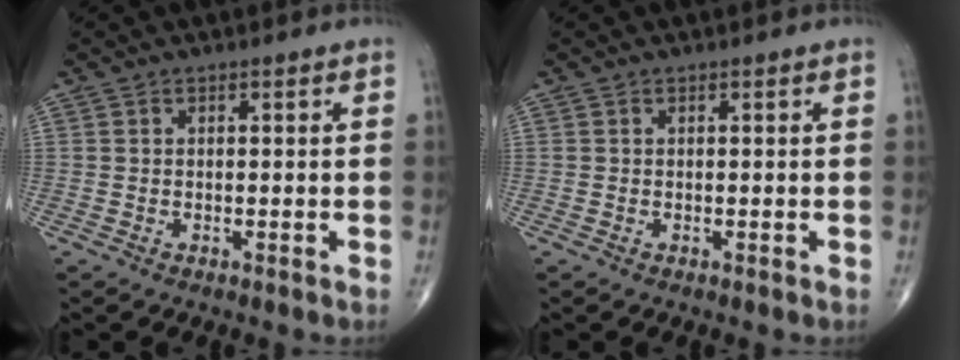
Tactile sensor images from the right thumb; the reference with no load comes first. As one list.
[{"total": 0.0}]